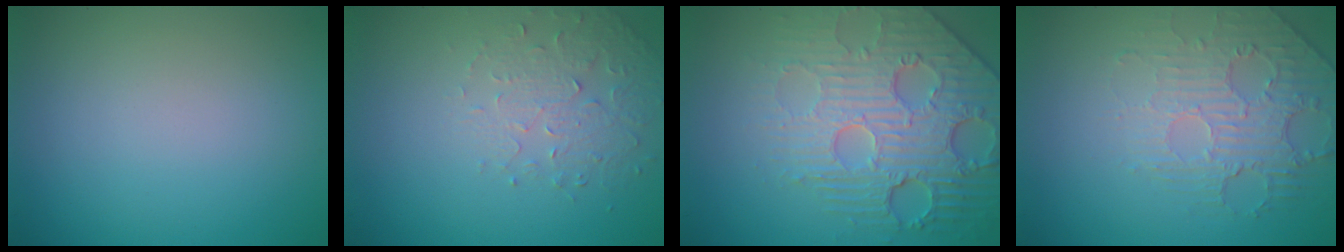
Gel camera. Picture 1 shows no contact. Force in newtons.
{"total": 1.9, "press": 1.5, "slide": 1.1}
{"total": 6.2, "press": 5.3, "slide": 3.4}
{"total": 2.5, "press": 1.9, "slide": 1.6}